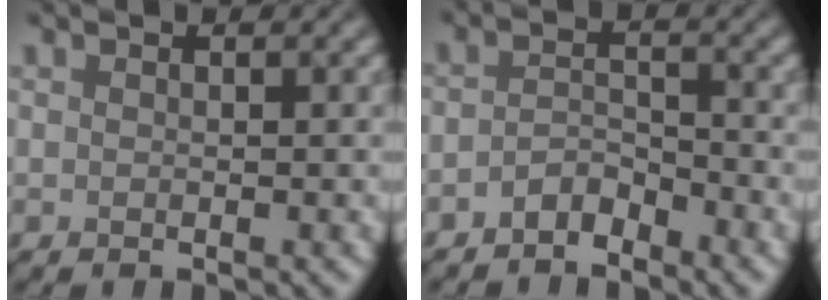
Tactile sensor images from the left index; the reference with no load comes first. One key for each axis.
{"total": 2.6, "fx": -2.6, "fy": 0.2, "fz": 0.1, "tx": -0.012, "ty": 0.005, "tz": -0.037}